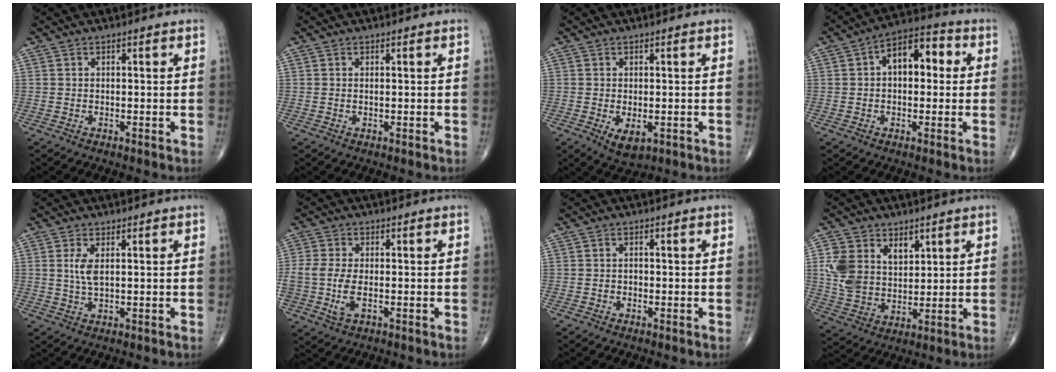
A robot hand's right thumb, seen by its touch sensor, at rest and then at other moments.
{"total": 0.0}
{"total": 4.5, "force": [-1.2, 2.3, 3.6], "torque": [-0.056, -0.009, -0.011]}
{"total": 9.7, "force": [1.3, 5.8, 7.7], "torque": [-0.093, 0.031, 0.010]}
{"total": 3.4, "force": [0.8, 1.2, 3.1], "torque": [-0.072, -0.003, 0.020]}
{"total": 7.0, "force": [-1.7, 3.7, 5.7], "torque": [-0.140, -0.004, -0.031]}
{"total": 0.7, "force": [-0.3, 0.6, 0.4], "torque": [-0.001, 0.004, -0.005]}
{"total": 11.2, "force": [3.8, 8.1, 6.6], "torque": [-0.104, -0.018, 0.082]}